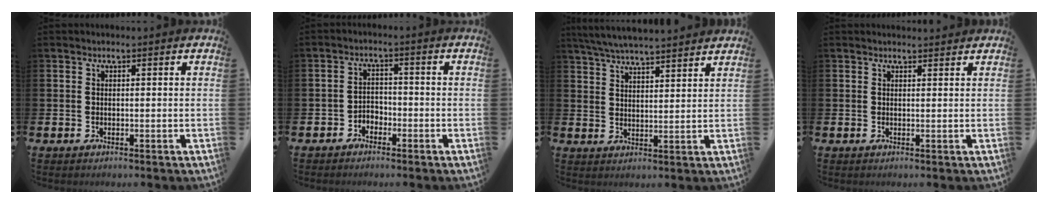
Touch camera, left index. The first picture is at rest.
{"total": 2.3, "force": [-2.0, 1.2, 0.1], "torque": [-0.015, 0.007, -0.043]}
{"total": 5.7, "force": [5.6, 0.1, 1.2], "torque": [-0.048, -0.025, 0.102]}
{"total": 1.0, "force": [1.0, 0.2, 0.1], "torque": [0.007, -0.002, 0.016]}